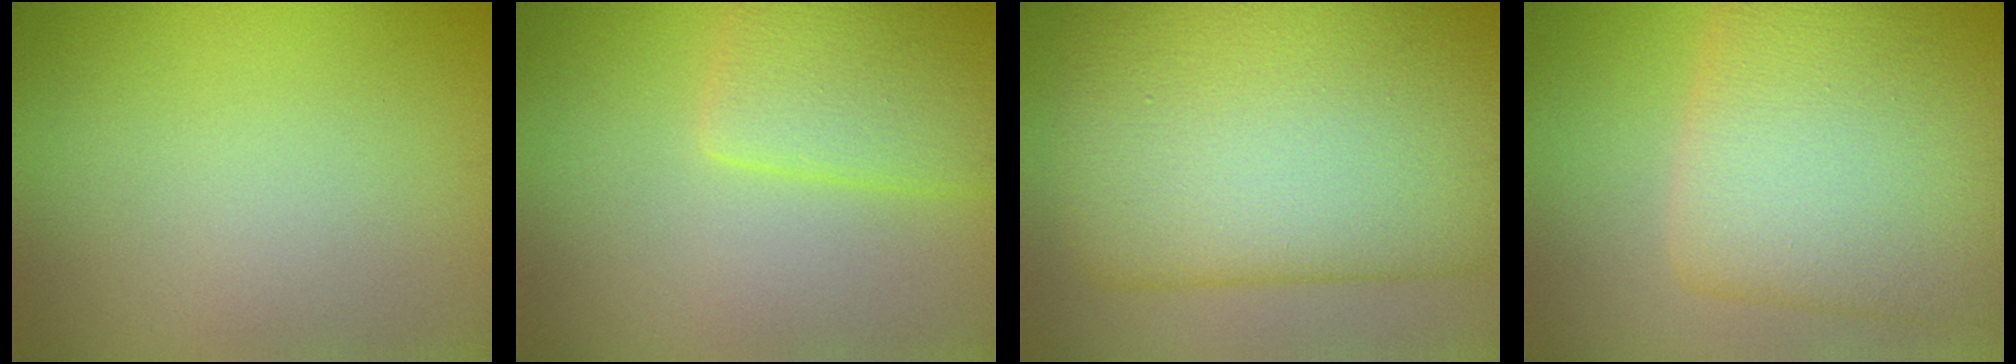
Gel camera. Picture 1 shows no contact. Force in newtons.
{"total": 4.3, "press": 4.3, "slide": 0.3}
{"total": 16.9, "press": 16.9, "slide": 0.9}
{"total": 11.3, "press": 11.3, "slide": 0.8}